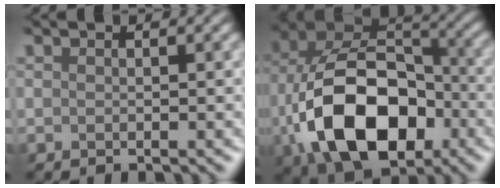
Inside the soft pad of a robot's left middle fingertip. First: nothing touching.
{"total": 13.6, "force": [-4.3, 8.5, 9.7], "torque": [-0.188, -0.007, -0.080]}